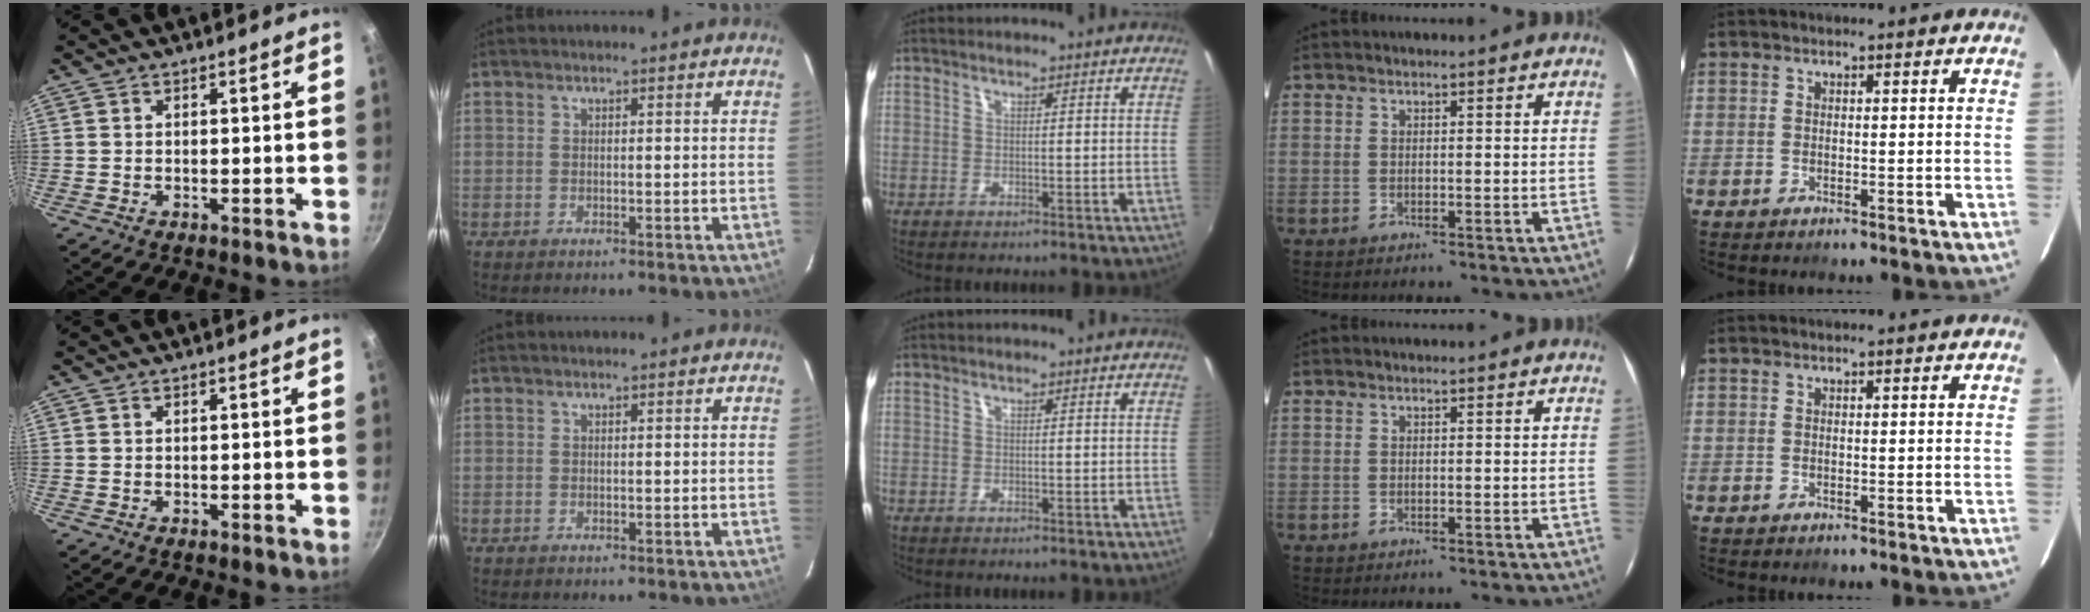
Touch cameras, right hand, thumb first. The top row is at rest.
{}